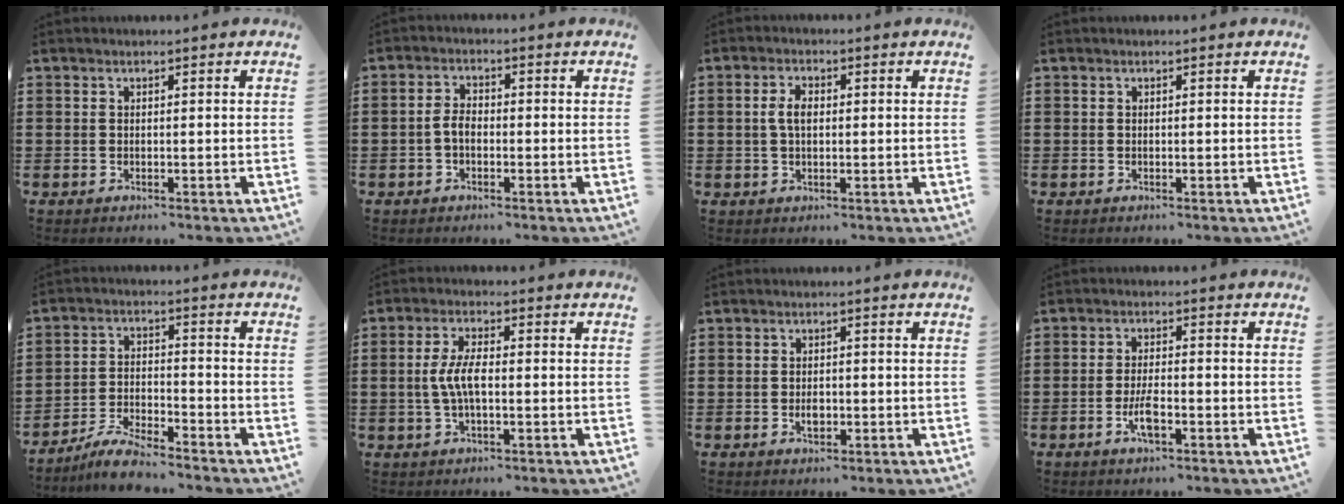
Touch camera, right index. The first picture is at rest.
{"total": 2.6, "force": [-0.7, 1.5, 2.0], "torque": [-0.053, -0.001, -0.019]}
{"total": 3.1, "force": [0.3, 1.6, 2.6], "torque": [-0.053, 0.008, 0.005]}
{"total": 0.0}
{"total": 5.3, "force": [-4.9, 0.5, 1.7], "torque": [-0.042, 0.002, -0.097]}
{"total": 4.7, "force": [-0.3, 1.7, 4.4], "torque": [-0.101, -0.002, -0.013]}
{"total": 2.0, "force": [-0.4, 1.1, 1.6], "torque": [-0.030, 0.000, -0.007]}
{"total": 4.2, "force": [-1.7, 1.2, 3.7], "torque": [-0.077, -0.002, -0.032]}